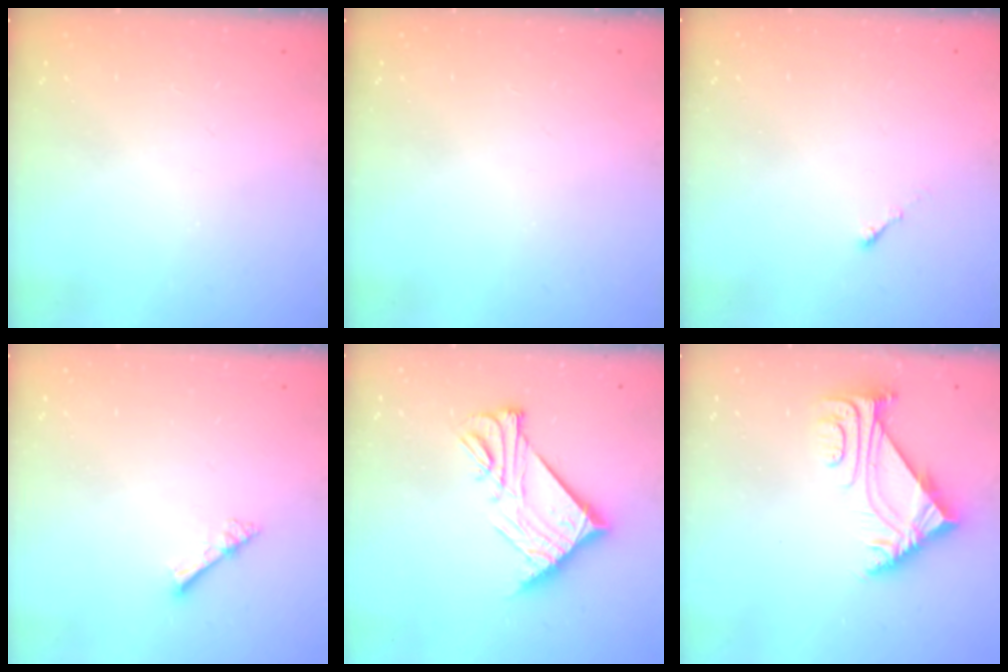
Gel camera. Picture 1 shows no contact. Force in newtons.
{"total": 0.0}
{"total": 0.0}
{"total": 2.7, "press": 2.7, "slide": 0.2}
{"total": 15.4, "press": 15.4, "slide": 0.4}
{"total": 5.8, "press": 5.7, "slide": 1.1}